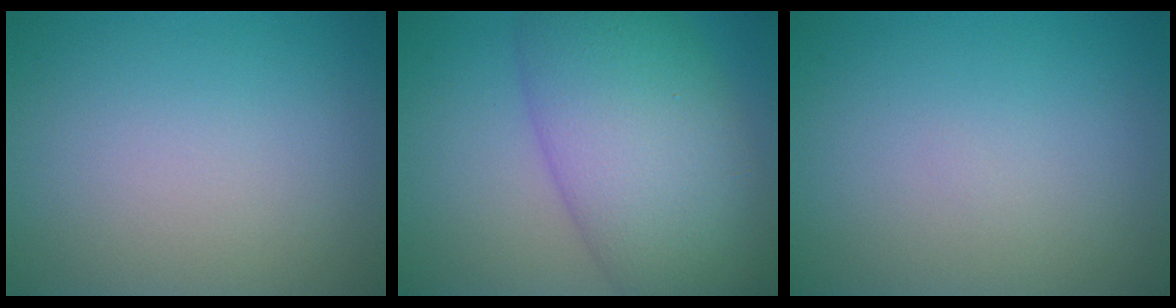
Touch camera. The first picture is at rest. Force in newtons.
{"total": 11.0, "press": 11.0, "slide": 0.3}
{"total": 0.0}